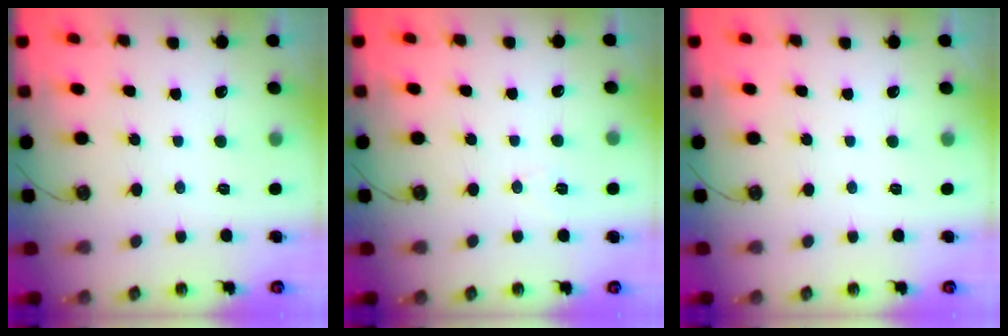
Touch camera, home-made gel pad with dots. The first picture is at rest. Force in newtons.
{"total": 4.5, "press": 2.6, "slide": 3.7}
{"total": 0.0}